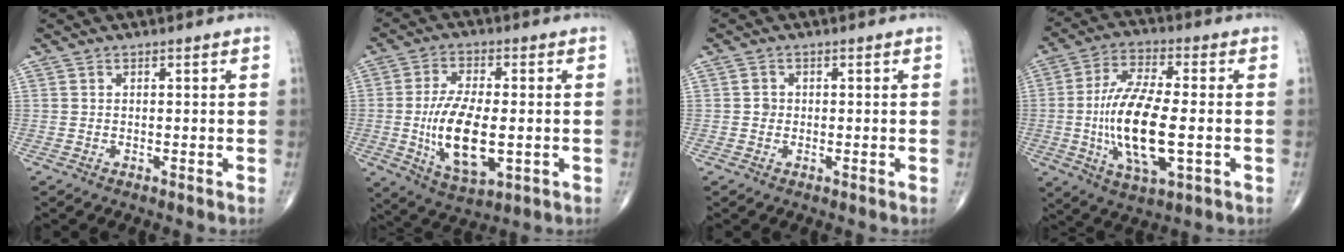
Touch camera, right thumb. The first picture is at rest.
{"total": 13.9, "force": [-1.8, 6.3, 12.2], "torque": [-0.225, -0.008, -0.024]}
{"total": 1.3, "force": [-0.1, 1.2, 0.5], "torque": [-0.002, 0.004, -0.002]}
{"total": 16.6, "force": [-2.1, 6.2, 15.2], "torque": [-0.299, 0.002, -0.037]}